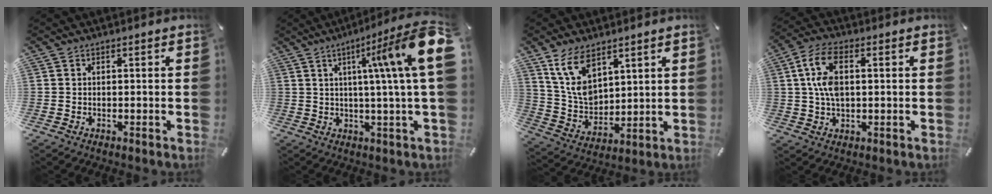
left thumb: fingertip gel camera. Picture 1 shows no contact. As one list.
[{"total": 20.5, "force": [5.9, 1.6, 19.6], "torque": [-0.280, -0.038, 0.072]}, {"total": 10.9, "force": [6.7, 6.6, 5.6], "torque": [-0.141, -0.030, 0.126]}, {"total": 8.8, "force": [1.4, 4.8, 7.3], "torque": [-0.167, 0.007, 0.020]}]